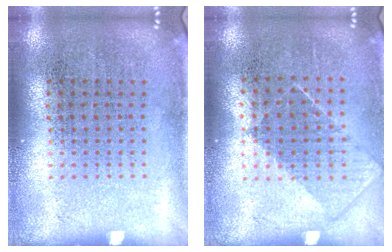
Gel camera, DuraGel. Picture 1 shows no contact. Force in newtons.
{"total": 0.9, "press": 0.7, "slide": 0.5}